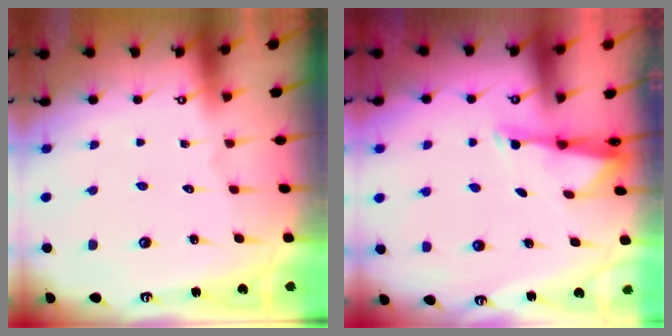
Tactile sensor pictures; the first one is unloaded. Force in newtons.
{"total": 3.0, "press": 2.9, "slide": 0.6}